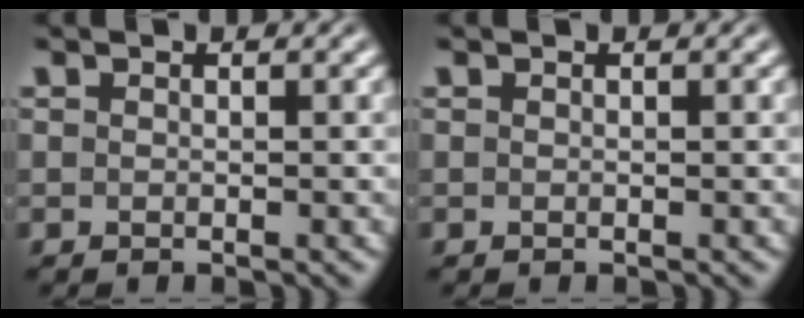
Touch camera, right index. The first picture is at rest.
{"total": 0.0}